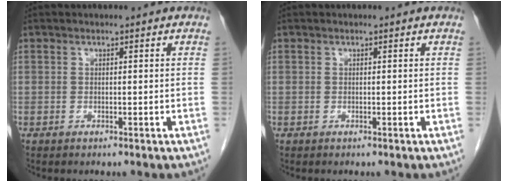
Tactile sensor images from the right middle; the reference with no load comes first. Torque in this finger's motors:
{"motor_torque": [0.00, 0.00, 0.00, -0.01]}